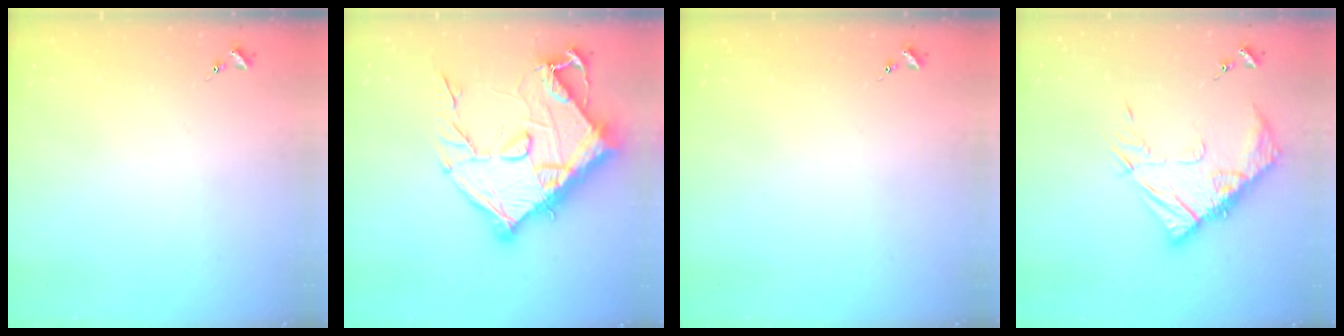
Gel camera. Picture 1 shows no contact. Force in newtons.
{"total": 22.3, "press": 22.2, "slide": 1.4}
{"total": 0.0}
{"total": 13.4, "press": 13.4, "slide": 1.0}